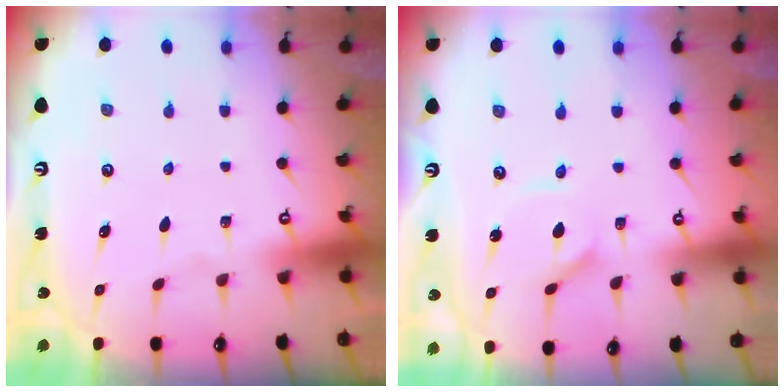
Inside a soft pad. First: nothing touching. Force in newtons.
{"total": 2.6, "press": 2.6, "slide": 0.4}